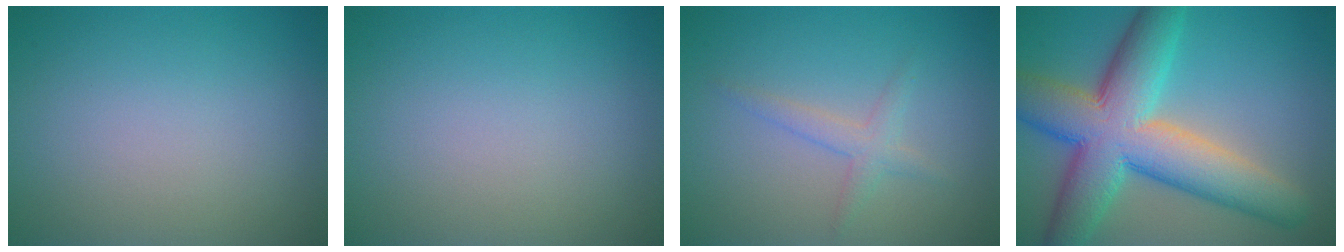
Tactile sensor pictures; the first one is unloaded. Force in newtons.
{"total": 0.0}
{"total": 1.8, "press": 1.8, "slide": 0.0}
{"total": 11.6, "press": 11.6, "slide": 0.5}